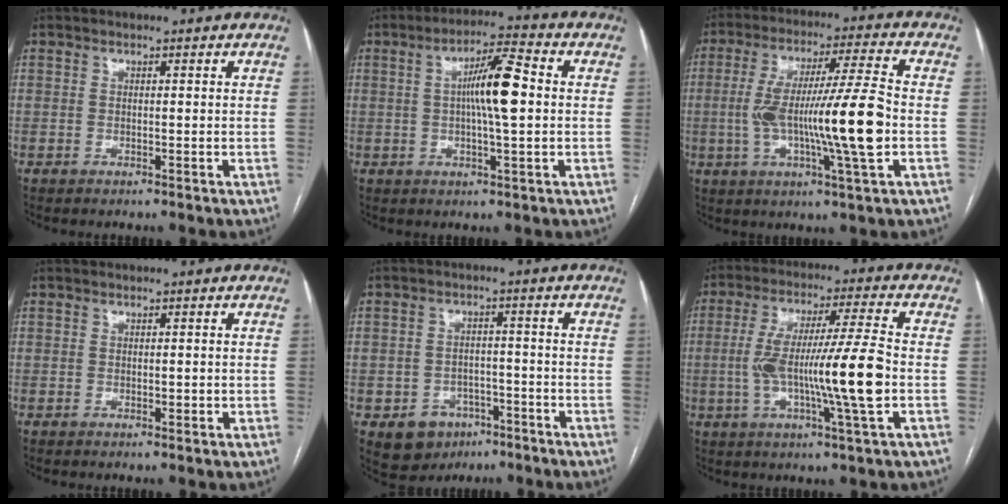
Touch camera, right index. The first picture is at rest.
{"total": 8.8, "force": [0.7, 0.8, 8.7], "torque": [-0.153, 0.012, 0.006]}
{"total": 16.0, "force": [-2.0, 0.1, 15.9], "torque": [-0.286, 0.002, -0.038]}
{"total": 1.0, "force": [0.0, 0.5, 0.8], "torque": [-0.012, -0.002, 0.002]}
{"total": 6.4, "force": [-3.4, 5.0, 2.2], "torque": [-0.037, 0.006, -0.044]}
{"total": 14.7, "force": [-2.0, -0.2, 14.6], "torque": [-0.268, 0.001, -0.039]}